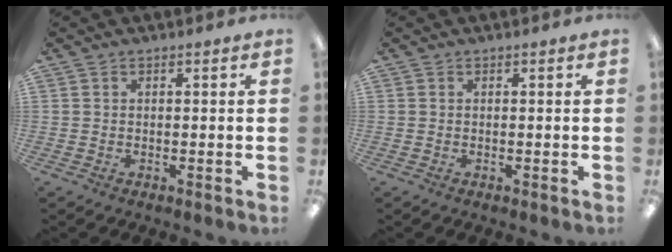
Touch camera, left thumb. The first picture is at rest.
{"total": 0.0}